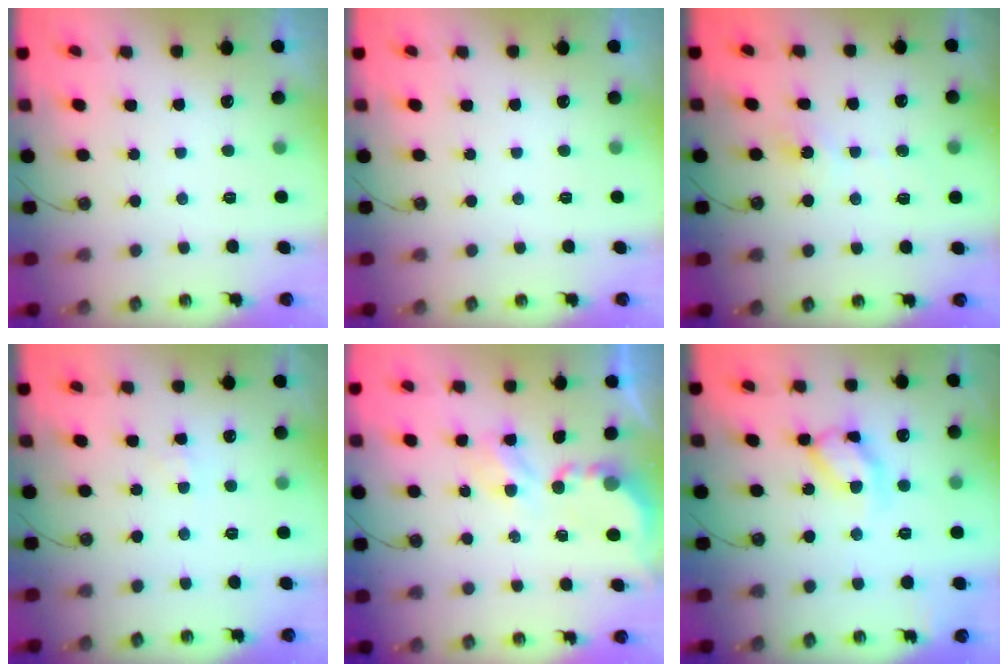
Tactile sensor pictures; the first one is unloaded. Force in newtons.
{"total": 0.0}
{"total": 4.4, "press": 4.4, "slide": 0.5}
{"total": 2.5, "press": 2.4, "slide": 0.4}
{"total": 3.9, "press": 3.9, "slide": 0.1}
{"total": 12.8, "press": 12.7, "slide": 0.9}